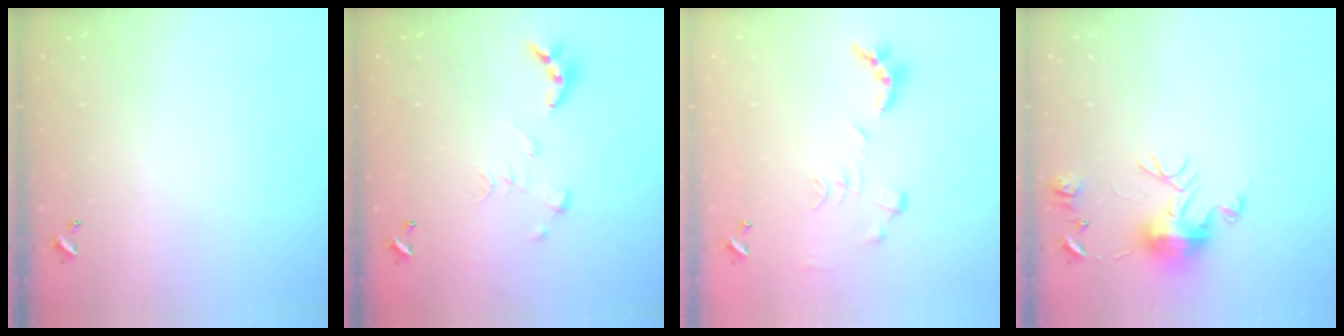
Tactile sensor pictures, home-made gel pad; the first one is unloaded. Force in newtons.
{"total": 0.0}
{"total": 1.1, "press": 1.0, "slide": 0.4}
{"total": 11.6, "press": 11.6, "slide": 1.1}